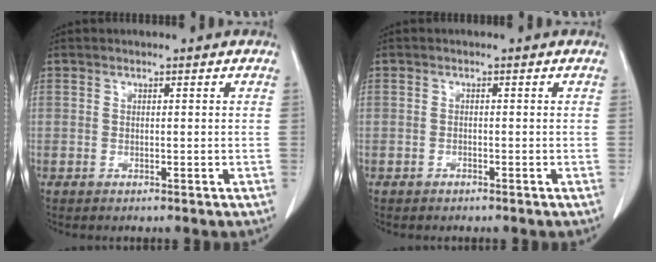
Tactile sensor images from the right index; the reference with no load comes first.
{"total": 0.6, "force": [-0.5, 0.4, 0.1], "torque": [-0.004, 0.001, -0.009]}